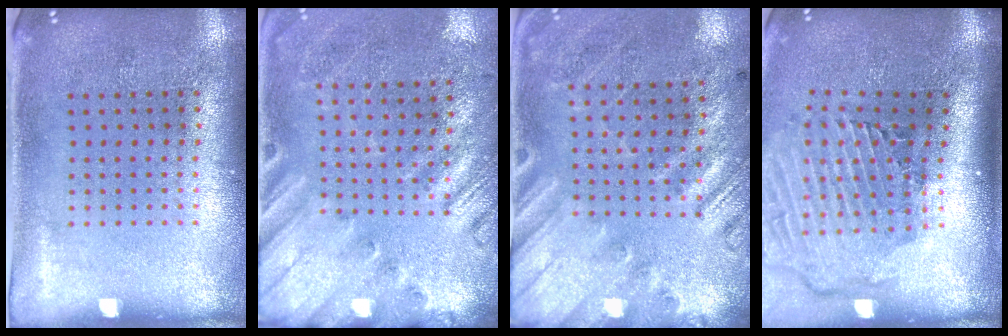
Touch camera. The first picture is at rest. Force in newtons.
{"total": 2.6, "press": 2.0, "slide": 1.6}
{"total": 2.5, "press": 1.8, "slide": 1.8}
{"total": 3.0, "press": 2.1, "slide": 2.1}